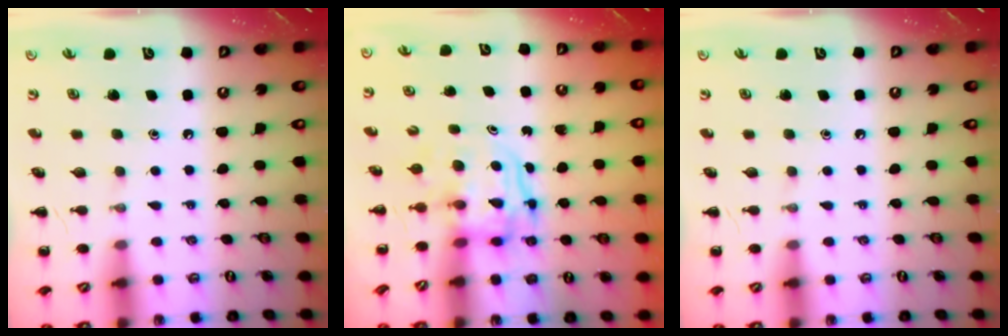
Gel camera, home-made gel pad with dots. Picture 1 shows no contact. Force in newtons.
{"total": 3.7, "press": 3.6, "slide": 0.4}
{"total": 0.0}